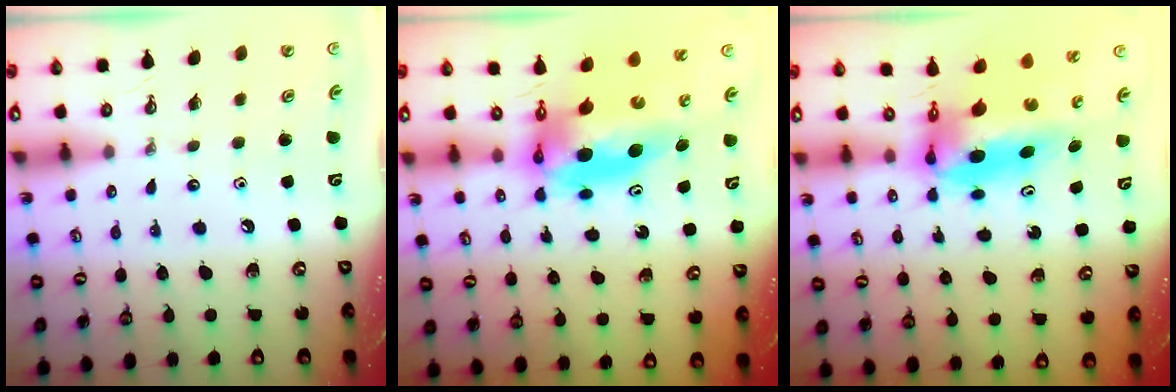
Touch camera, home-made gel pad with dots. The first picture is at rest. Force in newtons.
{"total": 8.9, "press": 8.9, "slide": 1.0}
{"total": 7.4, "press": 7.2, "slide": 1.8}